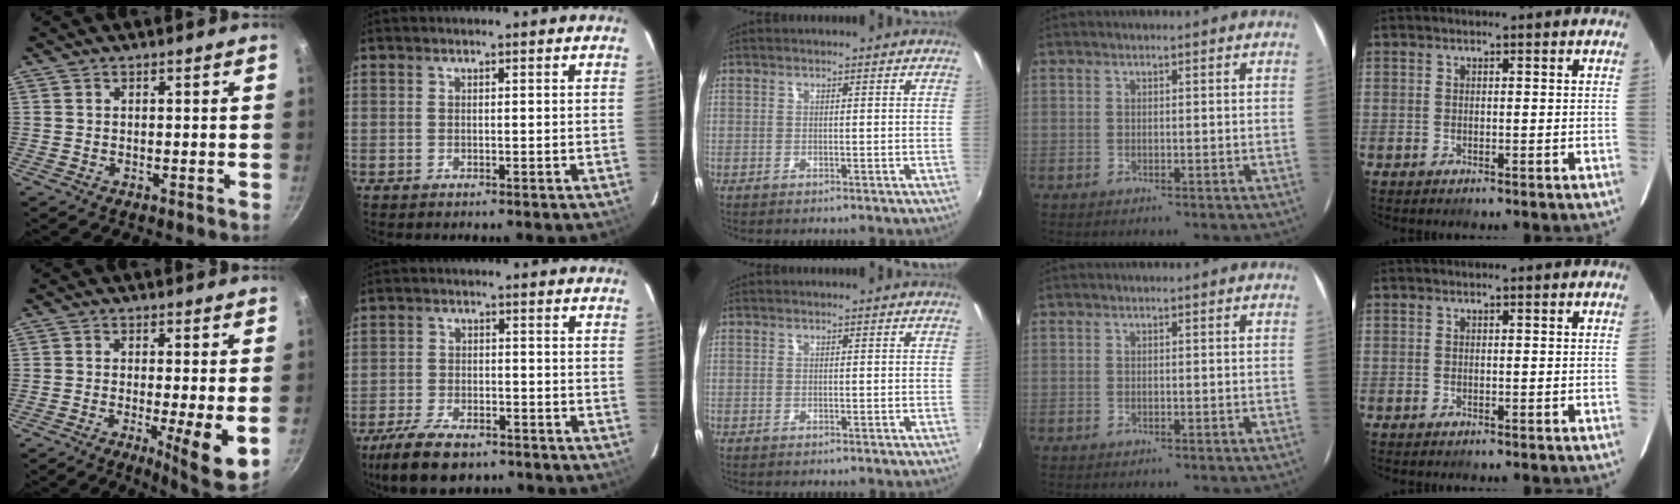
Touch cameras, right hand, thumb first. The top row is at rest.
{"thumb": {"total": 9.2, "force": [-1.5, 1.3, 9.0], "torque": [-0.131, -0.015, -0.018]}, "index": {"total": 11.1, "force": [-8.2, 4.6, 5.9], "torque": [-0.146, -0.020, -0.142]}}